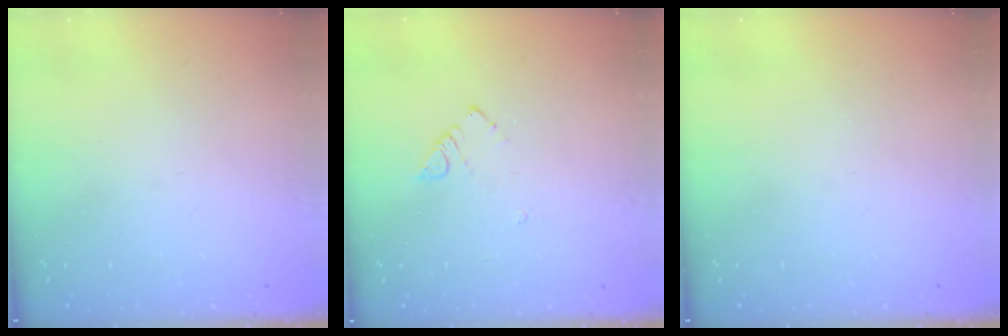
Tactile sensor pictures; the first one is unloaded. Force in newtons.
{"total": 3.0, "press": 2.9, "slide": 0.4}
{"total": 0.0}